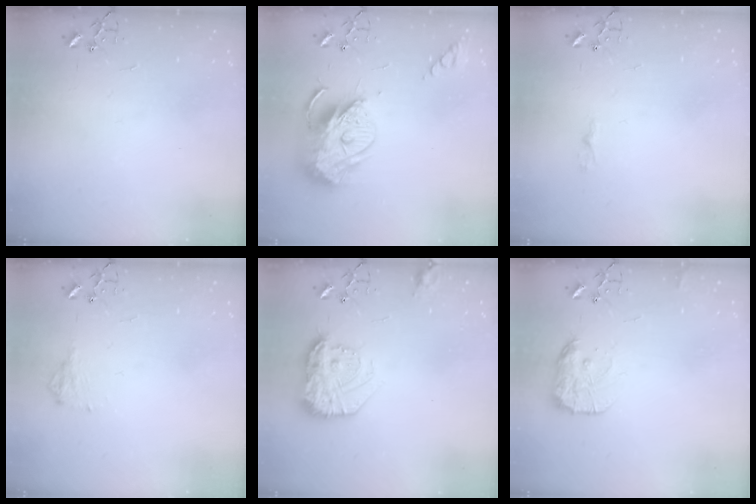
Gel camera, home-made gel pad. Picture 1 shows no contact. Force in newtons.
{"total": 15.2, "press": 15.0, "slide": 1.9}
{"total": 3.5, "press": 3.4, "slide": 0.4}
{"total": 8.2, "press": 8.2, "slide": 0.2}
{"total": 16.6, "press": 16.6, "slide": 0.9}
{"total": 12.0, "press": 12.0, "slide": 0.1}